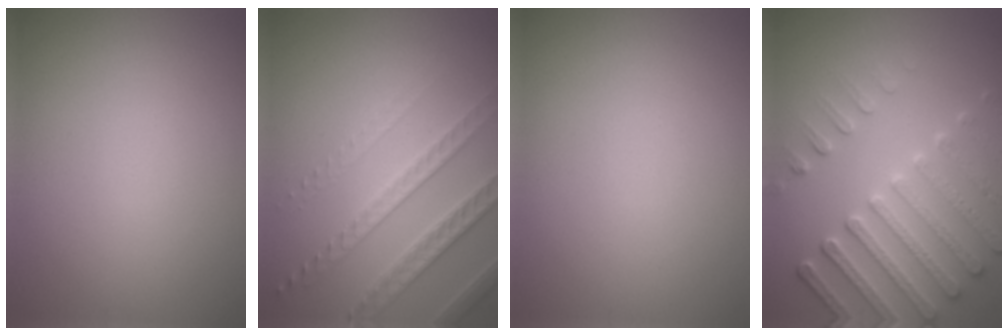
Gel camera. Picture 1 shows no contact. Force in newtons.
{"total": 4.7, "press": 3.2, "slide": 3.4}
{"total": 0.0}
{"total": 5.2, "press": 4.7, "slide": 2.3}